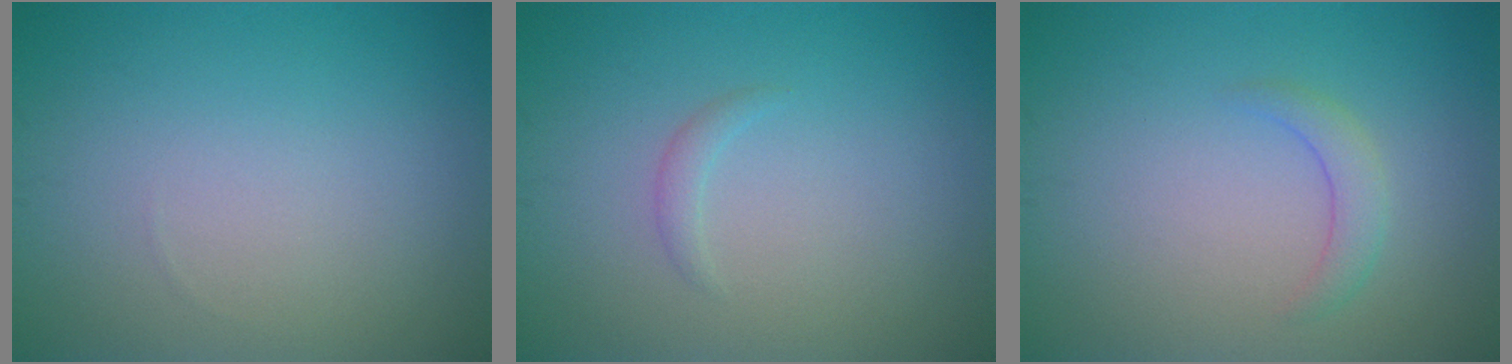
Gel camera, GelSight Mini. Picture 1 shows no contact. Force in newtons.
{"total": 0.8, "press": 0.8, "slide": 0.1}
{"total": 1.7, "press": 1.6, "slide": 0.2}